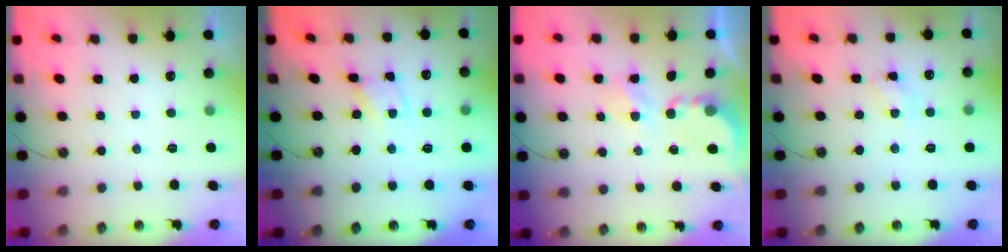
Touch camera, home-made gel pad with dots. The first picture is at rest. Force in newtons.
{"total": 2.5, "press": 2.5, "slide": 0.1}
{"total": 3.6, "press": 3.6, "slide": 0.3}
{"total": 5.0, "press": 5.0, "slide": 0.8}